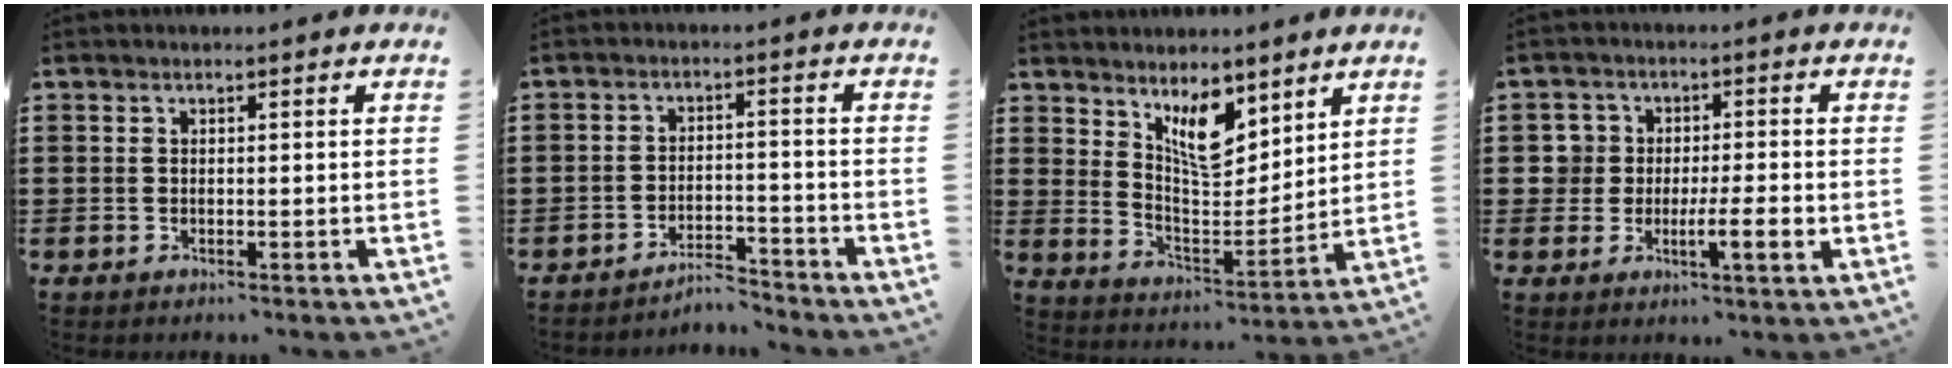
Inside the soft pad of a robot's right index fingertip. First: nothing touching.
{"total": 3.9, "force": [-3.8, 0.4, 0.1], "torque": [-0.008, 0.003, -0.081]}
{"total": 8.2, "force": [5.8, 3.6, 4.6], "torque": [-0.079, -0.030, 0.101]}
{"total": 5.0, "force": [-0.9, 3.3, 3.7], "torque": [-0.080, 0.007, -0.019]}